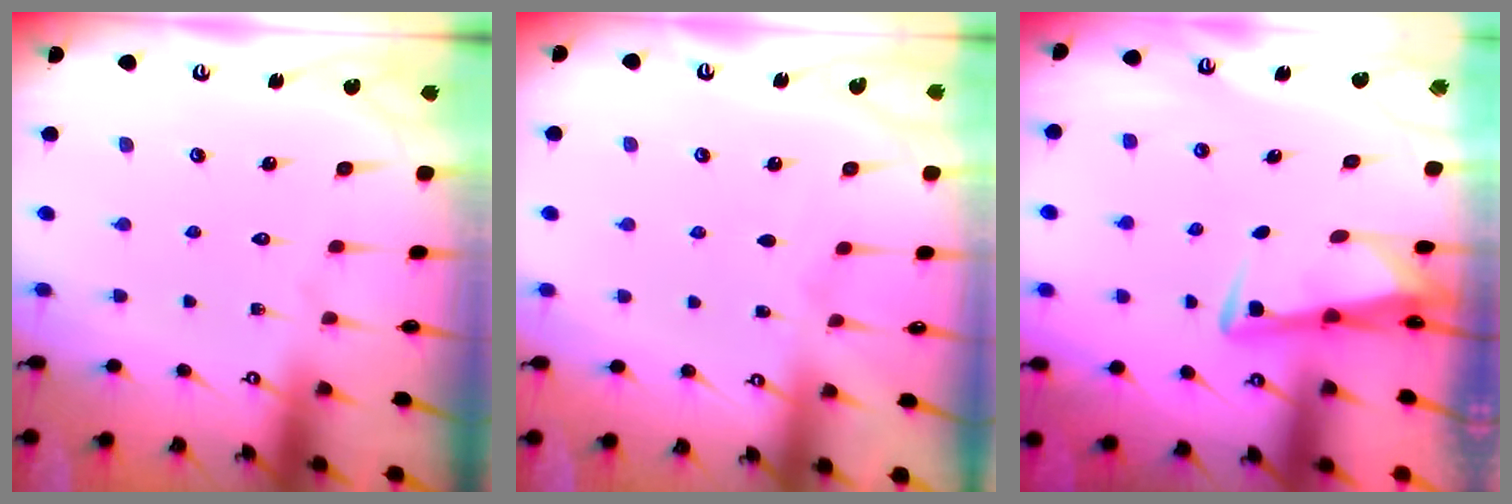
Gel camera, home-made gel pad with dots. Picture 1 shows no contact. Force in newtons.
{"total": 2.3, "press": 2.3, "slide": 0.3}
{"total": 3.4, "press": 3.4, "slide": 0.4}